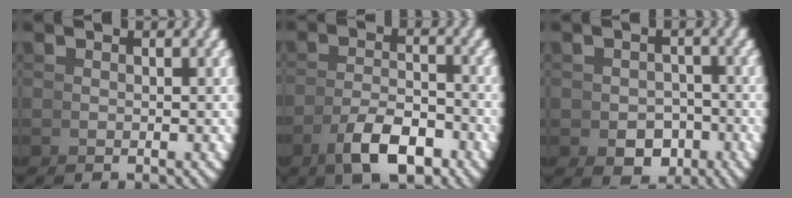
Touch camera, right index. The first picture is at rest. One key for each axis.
{"total": 5.0, "fx": -2.7, "fy": 1.7, "fz": 3.8, "tx": -0.048, "ty": -0.009, "tz": -0.037}
{"total": 3.2, "fx": -1.5, "fy": 2.5, "fz": 1.3, "tx": -0.002, "ty": -0.012, "tz": -0.018}